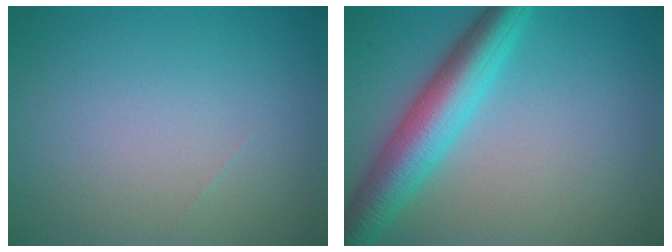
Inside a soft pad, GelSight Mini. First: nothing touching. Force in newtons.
{"total": 5.6, "press": 5.6, "slide": 0.3}